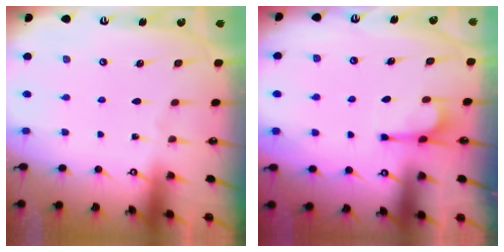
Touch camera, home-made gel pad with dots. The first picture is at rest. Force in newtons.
{"total": 4.0, "press": 3.9, "slide": 0.6}